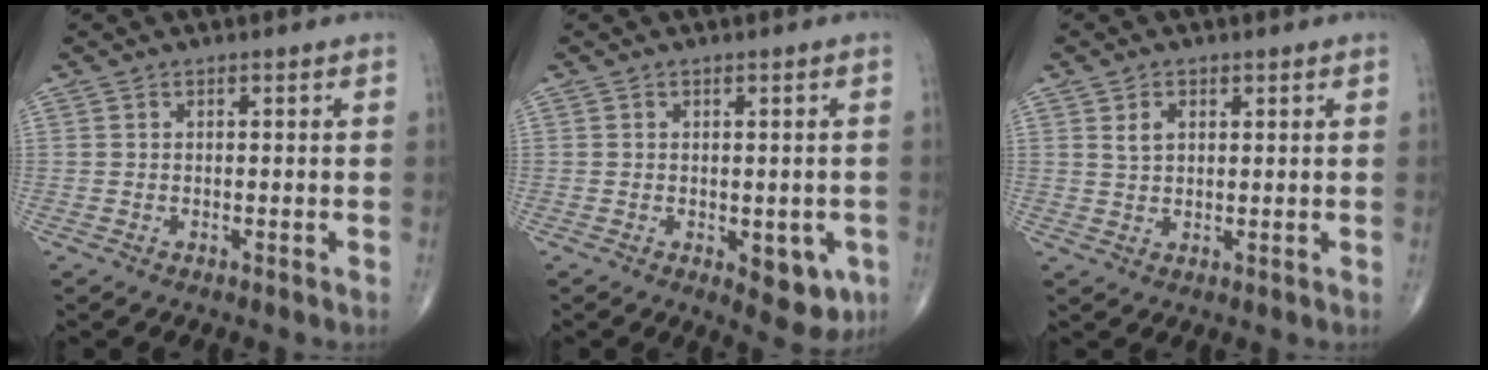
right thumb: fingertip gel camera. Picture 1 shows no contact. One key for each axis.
{"total": 7.0, "fx": -2.1, "fy": 3.8, "fz": 5.5, "tx": -0.038, "ty": -0.007, "tz": -0.019}
{"total": 3.0, "fx": 1.2, "fy": 2.0, "fz": 2.0, "tx": -0.030, "ty": -0.003, "tz": 0.025}